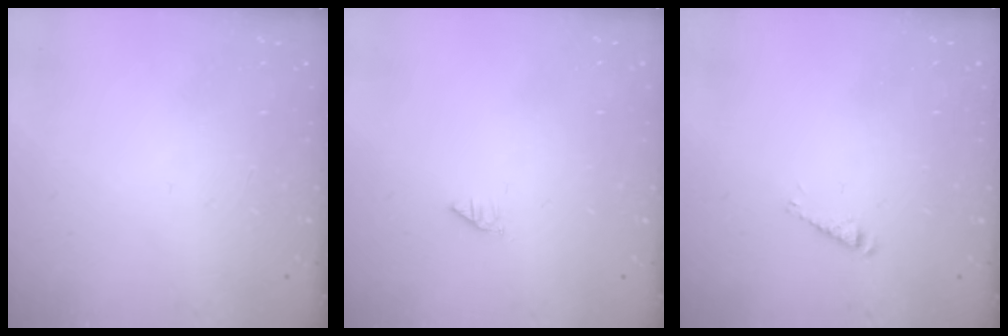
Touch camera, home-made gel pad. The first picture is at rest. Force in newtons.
{"total": 0.0}
{"total": 3.2, "press": 3.2, "slide": 0.3}